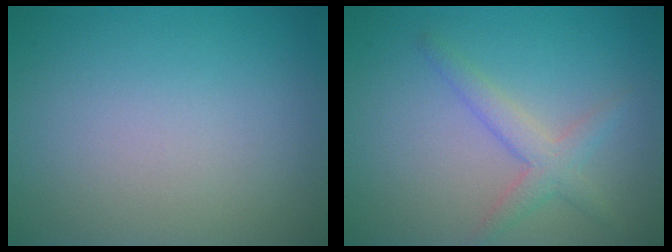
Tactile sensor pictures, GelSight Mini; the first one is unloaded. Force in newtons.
{"total": 2.6, "press": 2.6, "slide": 0.1}